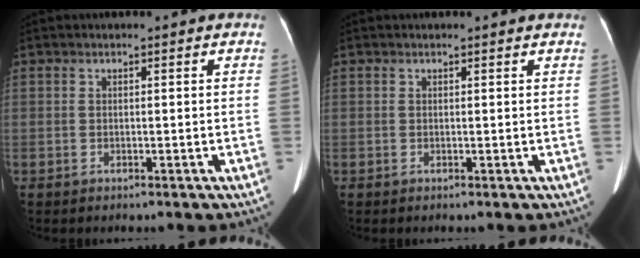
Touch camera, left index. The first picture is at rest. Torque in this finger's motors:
{"motor_torque": [-0.21, -0.15, -0.03, -0.01]}